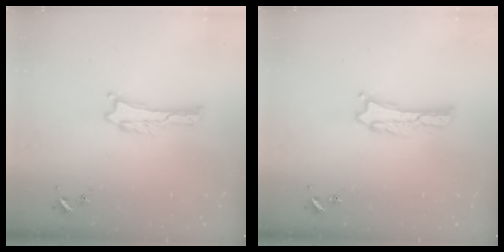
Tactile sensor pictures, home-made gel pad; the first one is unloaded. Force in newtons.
{"total": 0.6, "press": 0.5, "slide": 0.2}